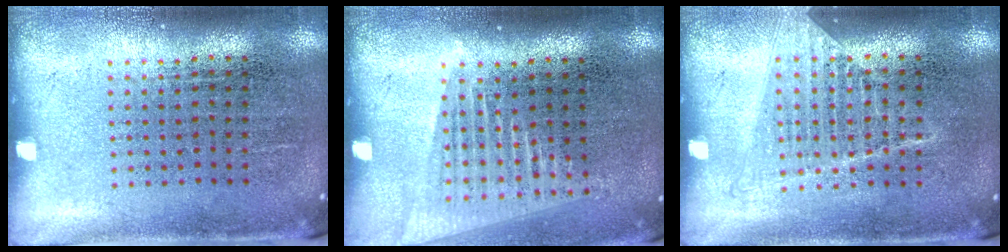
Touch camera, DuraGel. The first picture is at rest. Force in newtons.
{"total": 1.5, "press": 1.3, "slide": 0.6}
{"total": 1.2, "press": 1.1, "slide": 0.4}